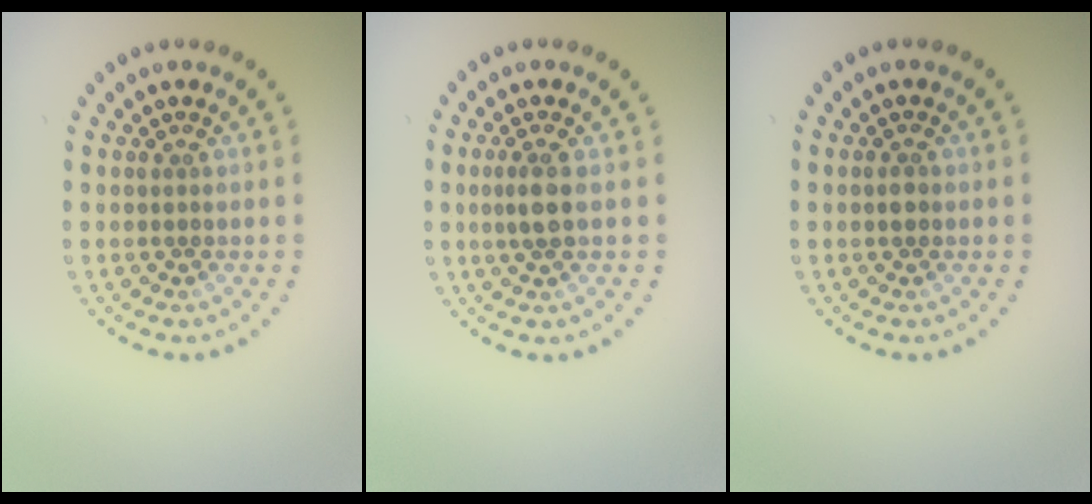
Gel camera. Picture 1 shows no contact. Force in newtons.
{"total": 1.9, "press": 1.7, "slide": 0.9}
{"total": 1.1, "press": 1.1, "slide": 0.1}